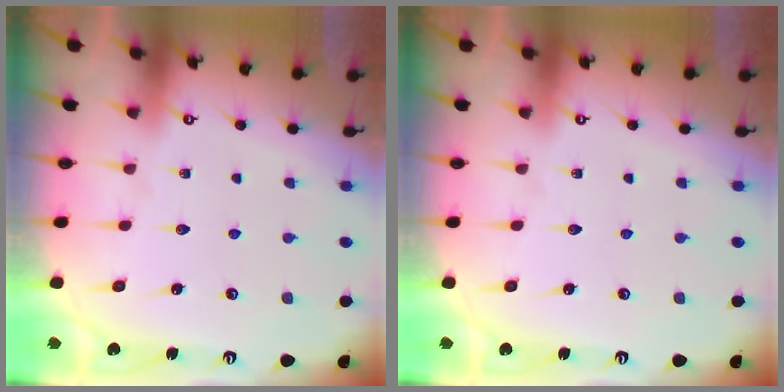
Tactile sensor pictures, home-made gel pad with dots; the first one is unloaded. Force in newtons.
{"total": 0.0}